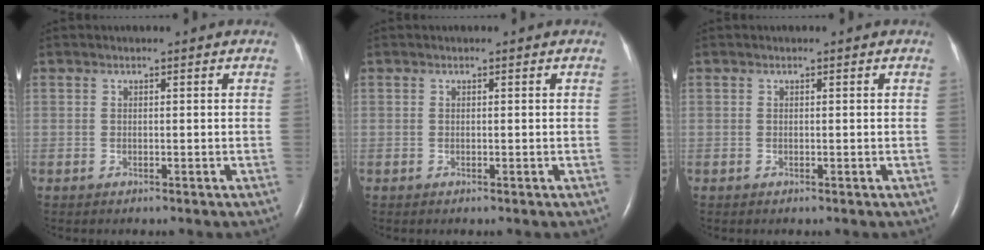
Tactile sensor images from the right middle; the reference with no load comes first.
{"total": 0.0}
{"total": 0.0}